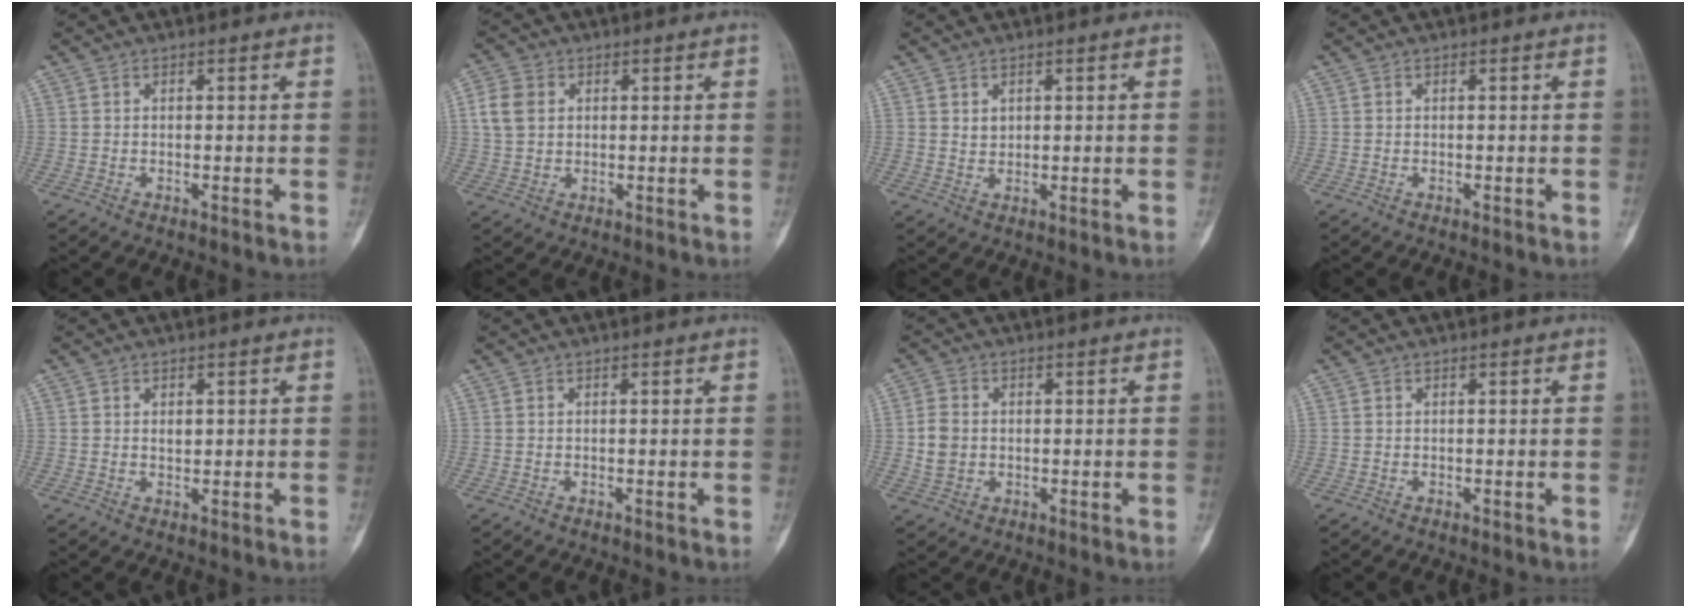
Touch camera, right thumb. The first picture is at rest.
{"total": 6.1, "force": [1.5, 4.8, 3.5], "torque": [-0.064, 0.004, 0.029]}
{"total": 1.6, "force": [0.8, 1.3, 0.7], "torque": [-0.003, -0.006, 0.016]}
{"total": 0.0}
{"total": 1.4, "force": [0.4, 0.9, 1.0], "torque": [-0.011, -0.003, 0.009]}
{"total": 0.0}
{"total": 5.0, "force": [0.0, 4.0, 2.9], "torque": [-0.052, 0.005, 0.001]}
{"total": 0.0}